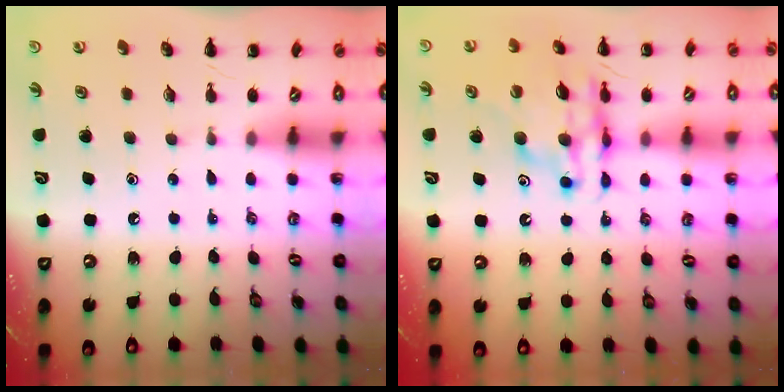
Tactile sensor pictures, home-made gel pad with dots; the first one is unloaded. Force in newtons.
{"total": 12.4, "press": 11.8, "slide": 3.6}